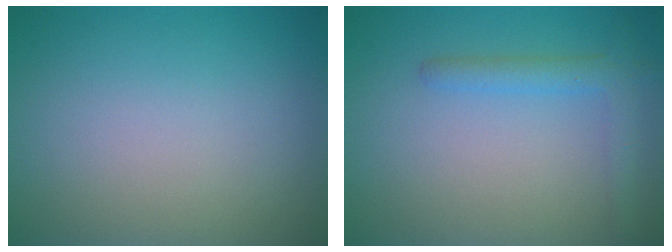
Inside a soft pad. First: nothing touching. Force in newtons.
{"total": 2.4, "press": 2.4, "slide": 0.2}